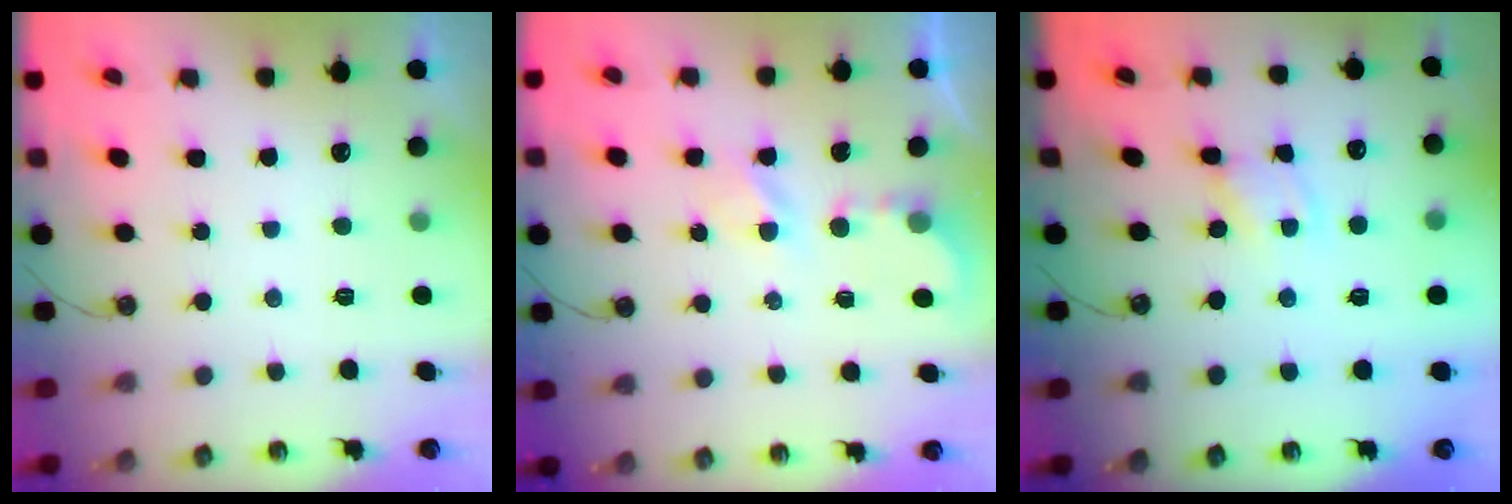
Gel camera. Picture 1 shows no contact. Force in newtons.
{"total": 4.7, "press": 4.7, "slide": 0.3}
{"total": 1.9, "press": 1.9, "slide": 0.2}